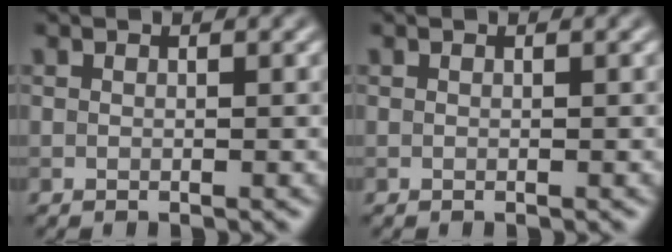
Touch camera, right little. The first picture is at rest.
{"total": 0.0}